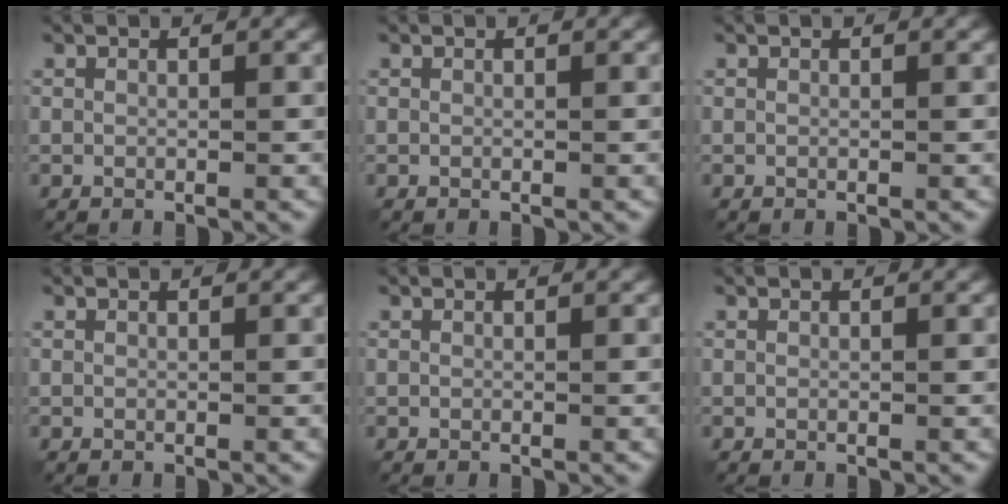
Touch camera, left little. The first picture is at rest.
{"total": 0.0}
{"total": 0.0}
{"total": 0.0}
{"total": 0.0}
{"total": 0.0}